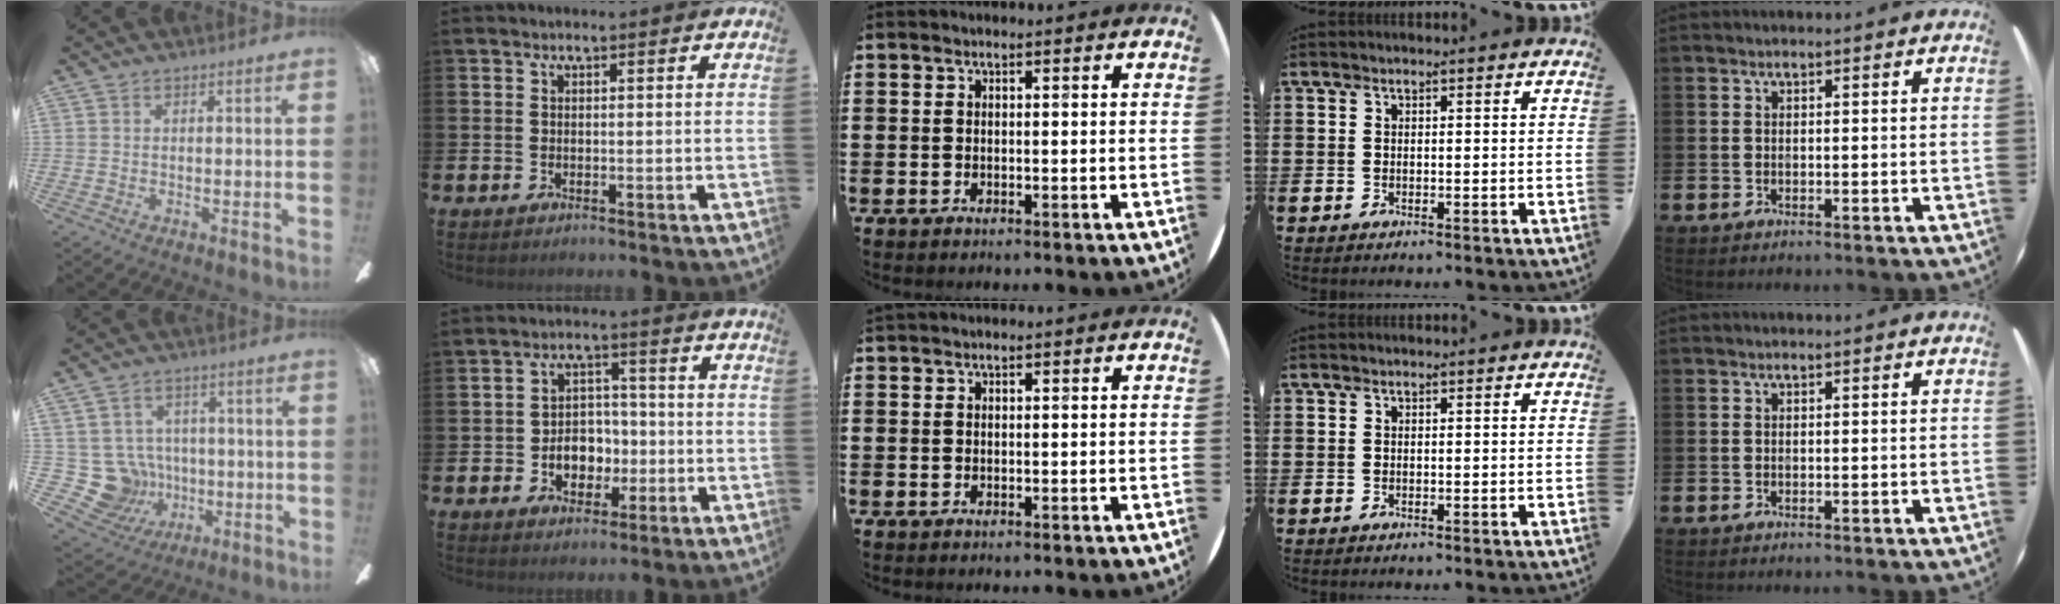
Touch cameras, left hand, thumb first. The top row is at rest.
{"thumb": {"total": 12.0, "force": [-1.1, 11.3, 3.9], "torque": [-0.127, 0.000, -0.013]}, "index": {"total": 5.0, "force": [-1.3, 4.2, 2.4], "torque": [-0.032, 0.001, -0.033]}}